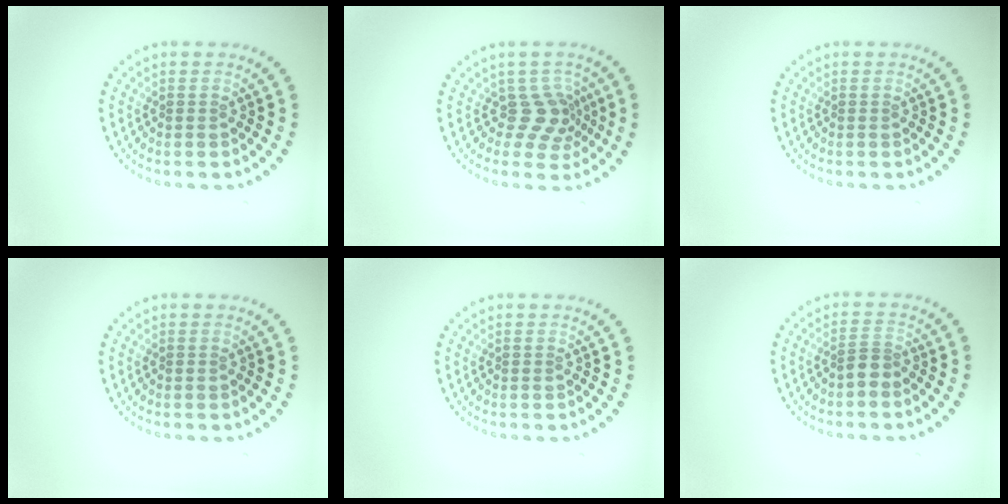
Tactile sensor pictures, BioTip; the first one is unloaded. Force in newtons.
{"total": 2.7, "press": 1.9, "slide": 1.9}
{"total": 0.0}
{"total": 0.0}
{"total": 0.0}
{"total": 1.5, "press": 1.1, "slide": 1.0}